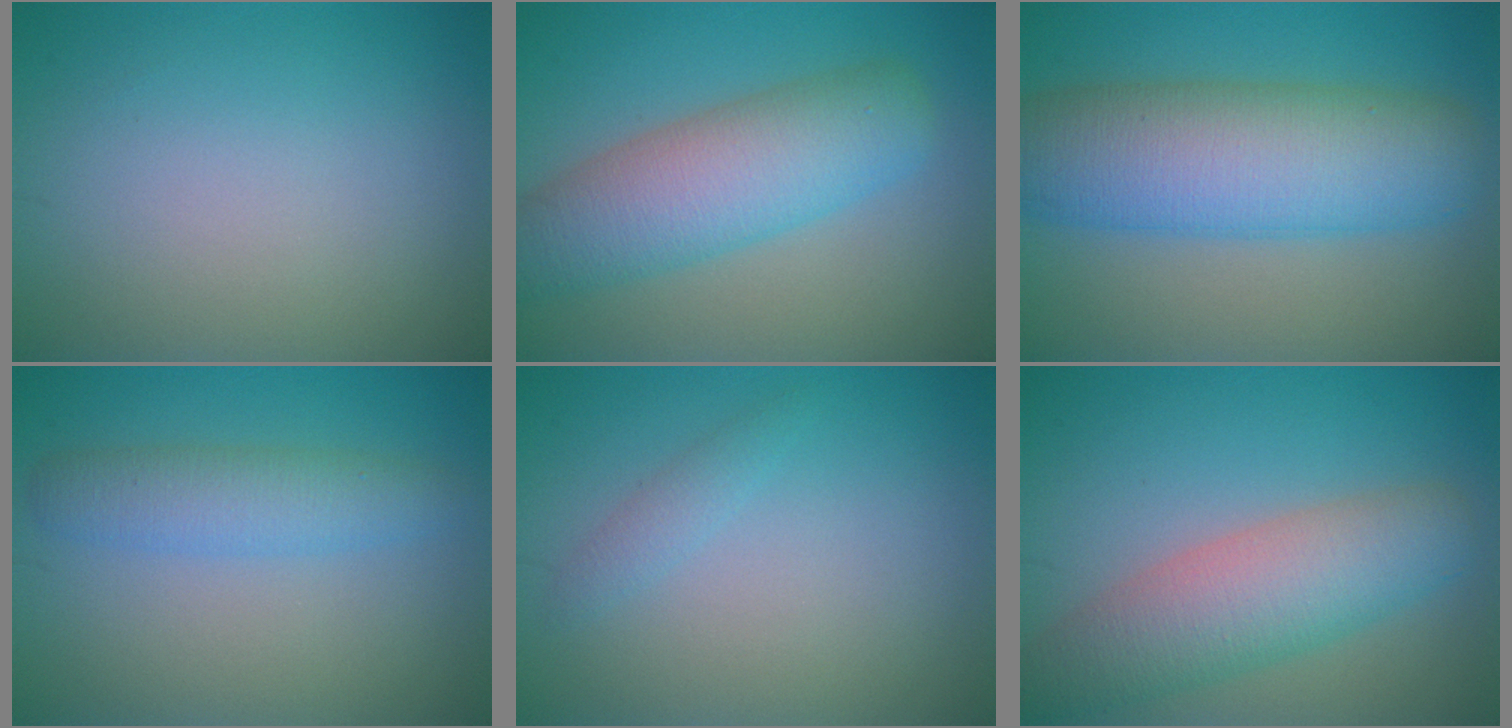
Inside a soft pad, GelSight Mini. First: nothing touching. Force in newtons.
{"total": 7.2, "press": 7.2, "slide": 0.4}
{"total": 10.4, "press": 10.4, "slide": 0.3}
{"total": 3.3, "press": 3.3, "slide": 0.0}
{"total": 1.1, "press": 1.1, "slide": 0.1}
{"total": 6.4, "press": 6.4, "slide": 0.4}